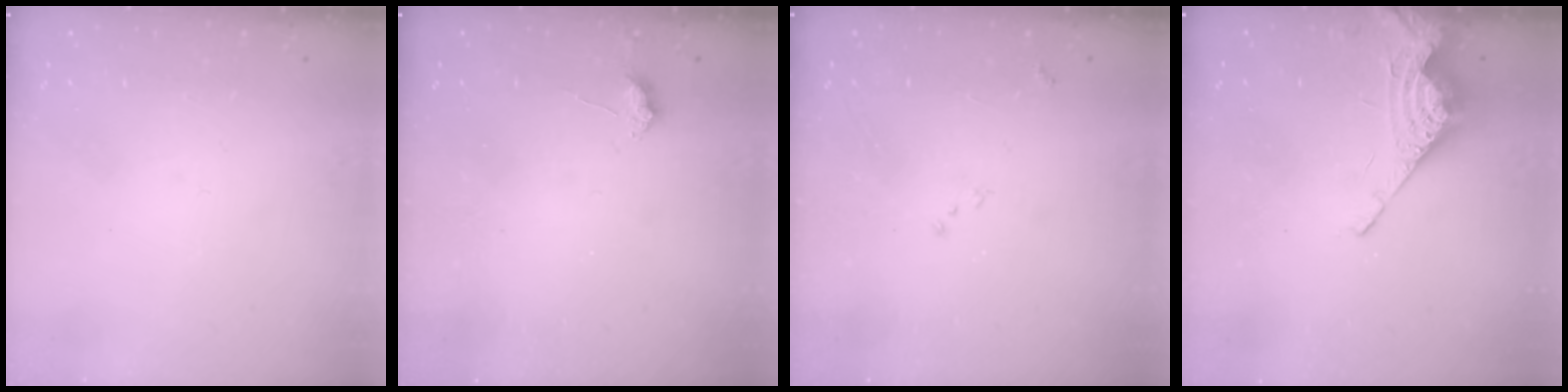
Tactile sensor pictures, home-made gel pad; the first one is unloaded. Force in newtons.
{"total": 3.0, "press": 2.9, "slide": 0.5}
{"total": 7.6, "press": 7.5, "slide": 0.9}
{"total": 9.0, "press": 9.0, "slide": 0.2}